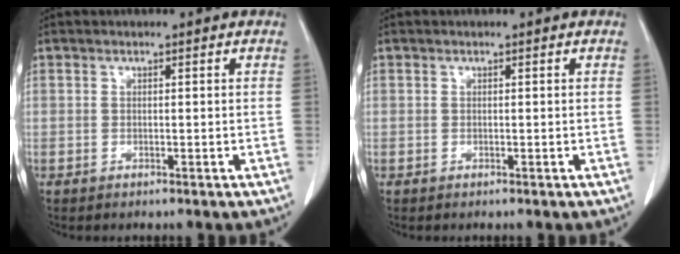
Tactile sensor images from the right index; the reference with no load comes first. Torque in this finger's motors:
{"motor_torque": [0.00, 0.00, 0.00, 0.00]}